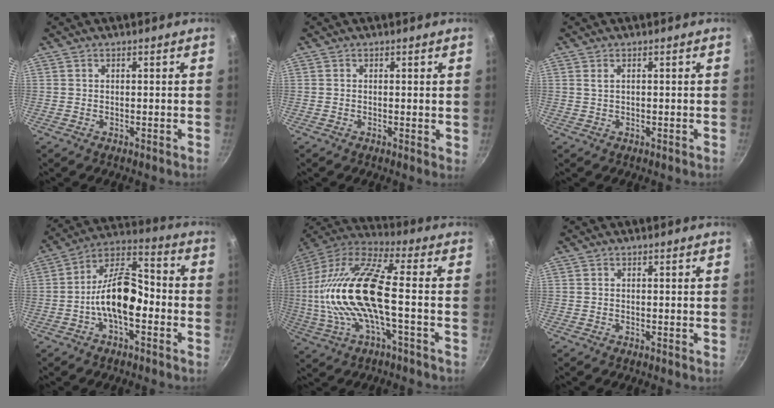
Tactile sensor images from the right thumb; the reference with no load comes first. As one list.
[{"total": 1.0, "force": [0.2, 0.4, 0.9], "torque": [-0.011, -0.003, -0.001]}, {"total": 0.8, "force": [0.2, 0.3, 0.7], "torque": [-0.014, 0.002, 0.005]}, {"total": 12.9, "force": [-3.3, 6.2, 10.8], "torque": [-0.166, 0.051, -0.072]}, {"total": 20.5, "force": [-1.4, 6.4, 19.4], "torque": [-0.391, 0.032, -0.036]}, {"total": 0.0}]